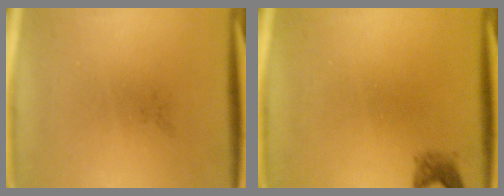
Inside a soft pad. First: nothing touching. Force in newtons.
{"total": 1.5}